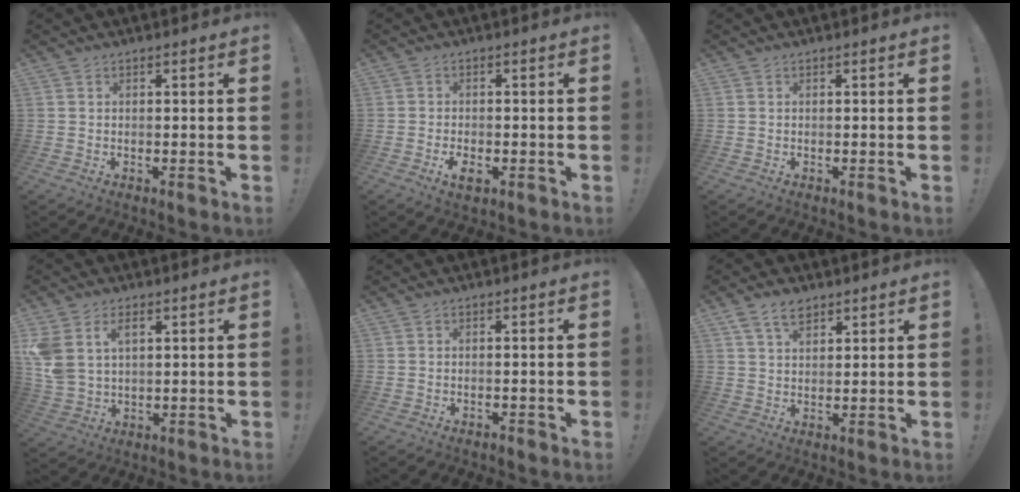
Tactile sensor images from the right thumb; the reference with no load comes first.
{"total": 3.9, "force": [-1.7, 2.2, 2.8], "torque": [-0.053, 0.003, -0.030]}
{"total": 0.0}
{"total": 7.6, "force": [3.5, 5.0, 4.5], "torque": [-0.091, -0.011, 0.066]}
{"total": 1.0, "force": [-0.9, -0.1, 0.5], "torque": [-0.012, 0.000, -0.015]}
{"total": 6.1, "force": [4.1, 3.5, 2.9], "torque": [-0.050, -0.010, 0.077]}